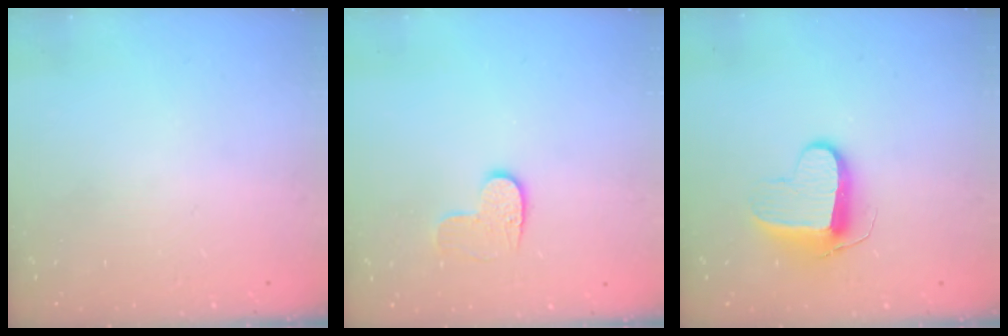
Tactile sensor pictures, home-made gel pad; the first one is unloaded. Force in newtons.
{"total": 6.1, "press": 6.1, "slide": 0.5}
{"total": 9.2, "press": 9.2, "slide": 0.3}